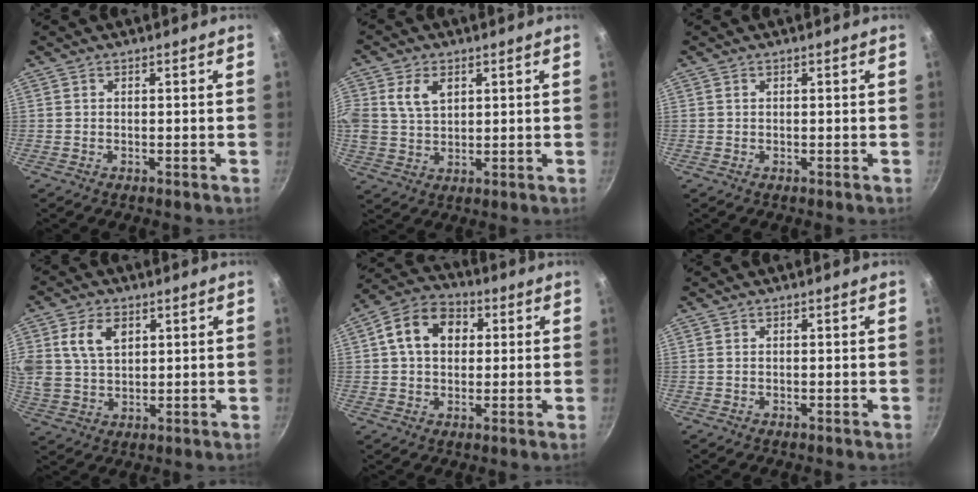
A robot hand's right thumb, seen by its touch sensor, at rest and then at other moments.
{"total": 8.0, "force": [2.8, 5.5, 5.0], "torque": [-0.091, 0.001, 0.051]}
{"total": 0.0}
{"total": 9.5, "force": [3.5, 6.4, 6.0], "torque": [-0.105, -0.006, 0.067]}
{"total": 11.4, "force": [2.5, 8.5, 7.1], "torque": [-0.095, 0.019, 0.025]}
{"total": 0.0}